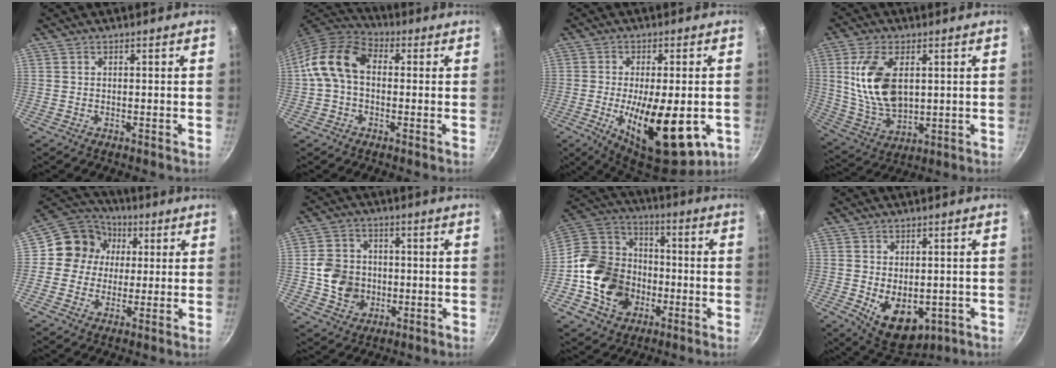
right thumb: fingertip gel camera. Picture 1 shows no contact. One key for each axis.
{"total": 12.3, "fx": 0.8, "fy": 8.2, "fz": 9.1, "tx": -0.172, "ty": 0.035, "tz": 0.003}
{"total": 18.5, "fx": -4.7, "fy": 7.4, "fz": 16.2, "tx": -0.244, "ty": -0.017, "tz": -0.048}
{"total": 14.3, "fx": 3.0, "fy": 8.0, "fz": 11.5, "tx": -0.222, "ty": -0.014, "tz": 0.070}
{"total": 12.0, "fx": 1.5, "fy": 10.9, "fz": 4.8, "tx": -0.048, "ty": 0.016, "tz": 0.017}
{"total": 9.8, "fx": -0.9, "fy": 8.5, "fz": 4.8, "tx": -0.057, "ty": 0.009, "tz": -0.013}
{"total": 18.1, "fx": -4.7, "fy": 14.3, "fz": 10.0, "tx": -0.159, "ty": 0.037, "tz": -0.085}
{"total": 11.1, "fx": -3.0, "fy": 6.9, "fz": 8.2, "tx": -0.104, "ty": -0.007, "tz": -0.024}